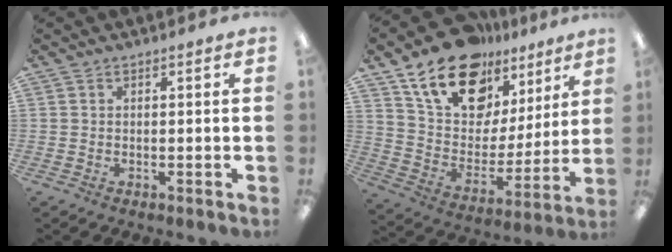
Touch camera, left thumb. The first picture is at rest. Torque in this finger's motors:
{"motor_torque": [1.77, 1.80, 1.38, -1.40, 0.27]}